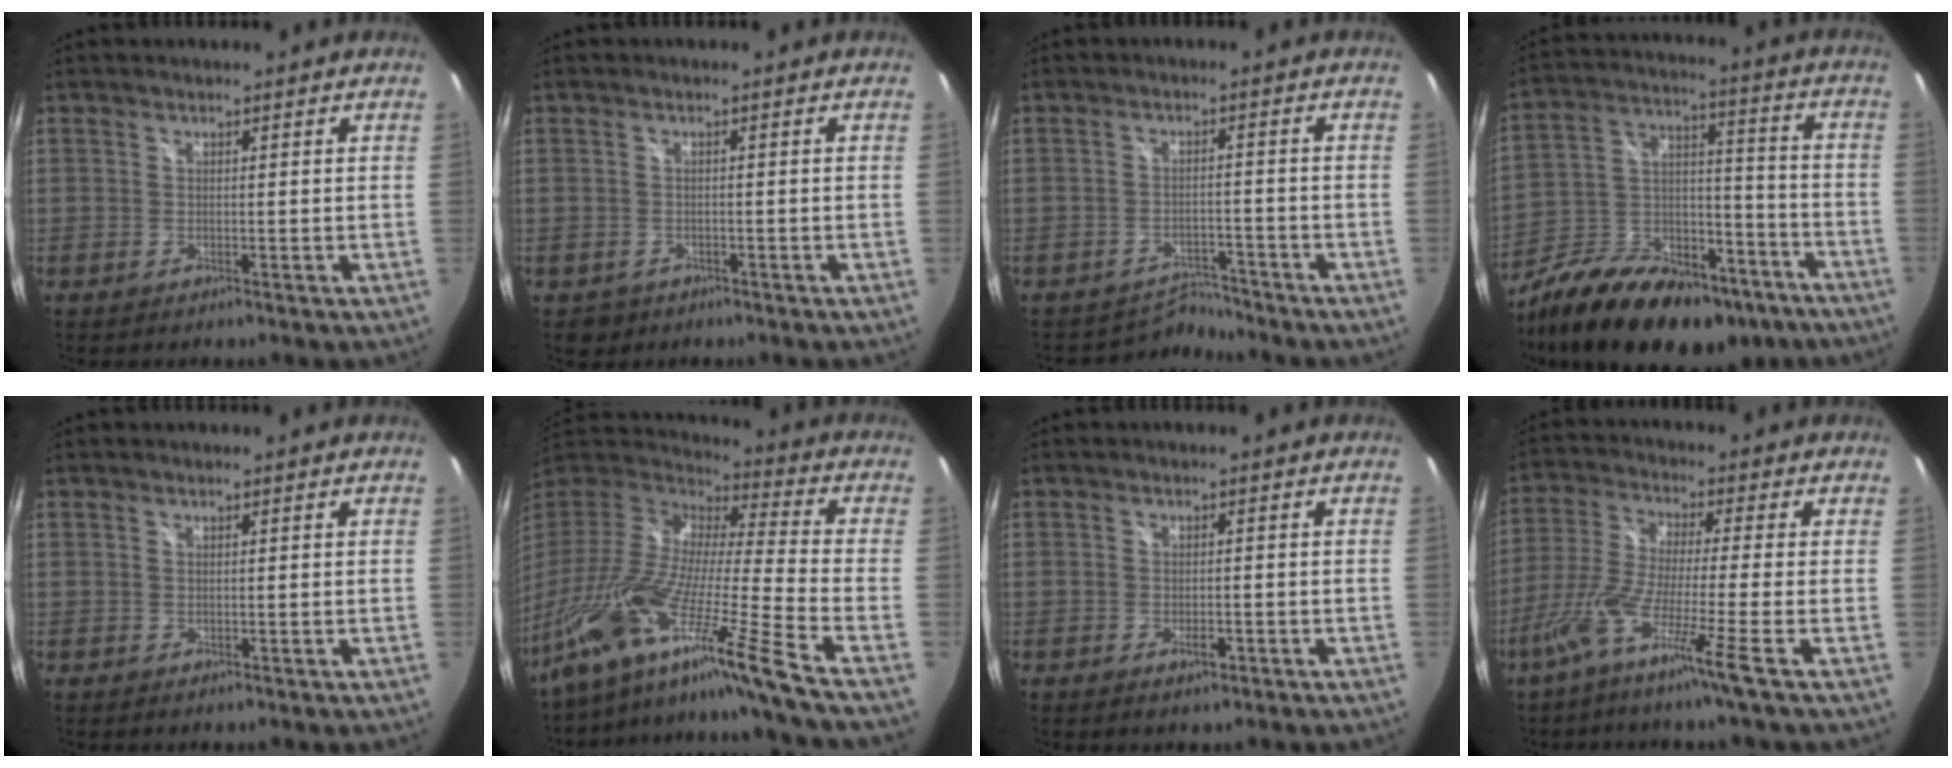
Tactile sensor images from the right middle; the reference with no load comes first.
{"total": 2.5, "force": [-1.2, 2.2, 0.6], "torque": [-0.019, -0.003, -0.013]}
{"total": 4.3, "force": [-4.1, 0.3, -1.4], "torque": [0.019, 0.011, -0.066]}
{"total": 27.9, "force": [-19.0, 13.5, 15.3], "torque": [-0.293, 0.005, -0.285]}
{"total": 0.0}
{"total": 28.5, "force": [-19.5, -0.6, 20.8], "torque": [-0.324, -0.087, -0.352]}
{"total": 2.2, "force": [-1.3, 1.1, 1.3], "torque": [-0.024, -0.003, -0.019]}
{"total": 10.2, "force": [-5.9, -1.5, 8.2], "torque": [-0.172, -0.013, -0.116]}